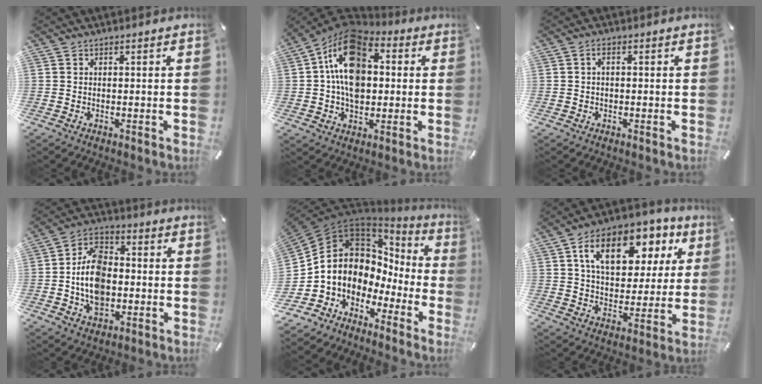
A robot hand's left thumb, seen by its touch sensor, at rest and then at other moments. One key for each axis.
{"total": 16.2, "fx": 2.3, "fy": 11.3, "fz": 11.4, "tx": -0.216, "ty": -0.005, "tz": 0.037}
{"total": 1.2, "fx": 0.1, "fy": 0.6, "fz": 1.1, "tx": -0.022, "ty": 0.004, "tz": 0.001}
{"total": 13.1, "fx": -2.0, "fy": 9.5, "fz": 8.9, "tx": -0.176, "ty": 0.015, "tz": -0.034}
{"total": 9.1, "fx": 1.1, "fy": 7.9, "fz": 4.2, "tx": -0.107, "ty": -0.049, "tz": 0.011}
{"total": 17.0, "fx": 7.7, "fy": 10.5, "fz": 10.9, "tx": -0.178, "ty": -0.015, "tz": 0.133}